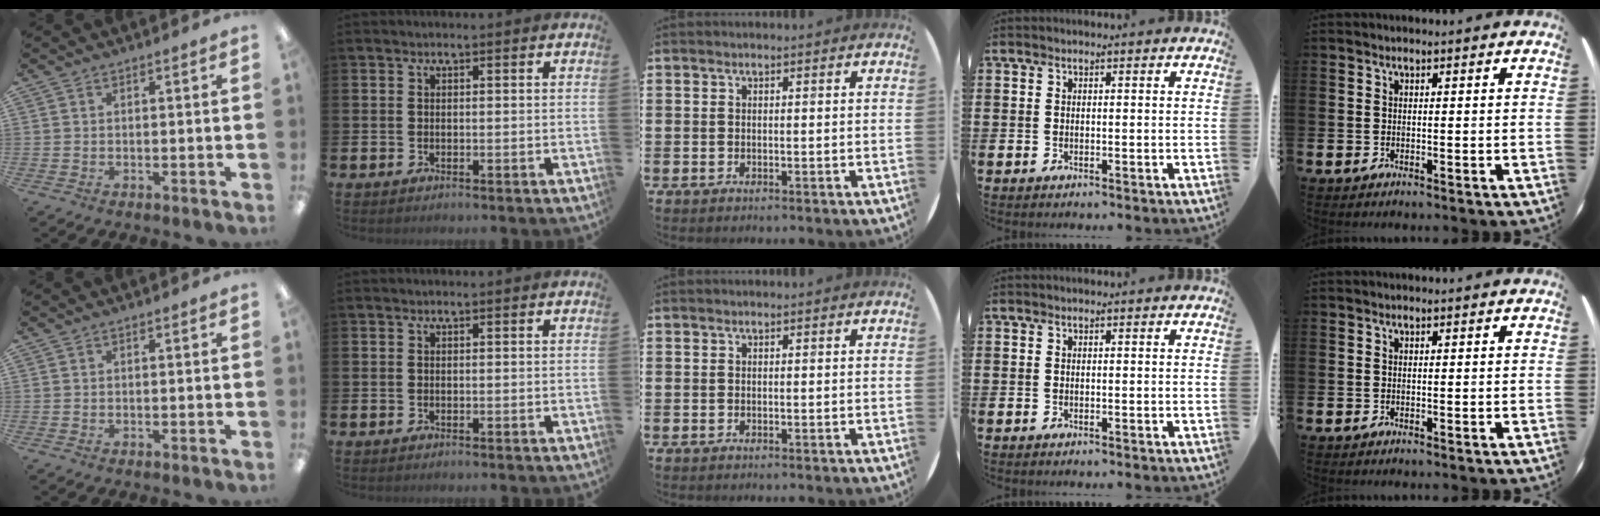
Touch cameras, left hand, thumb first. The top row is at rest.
{}